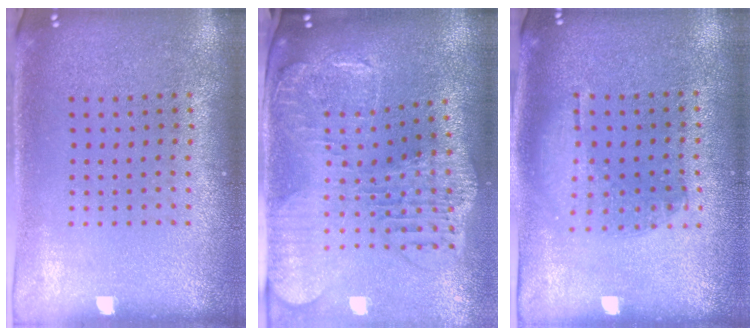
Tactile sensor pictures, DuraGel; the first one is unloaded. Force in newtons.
{"total": 2.7, "press": 2.3, "slide": 1.4}
{"total": 1.0, "press": 0.9, "slide": 0.4}